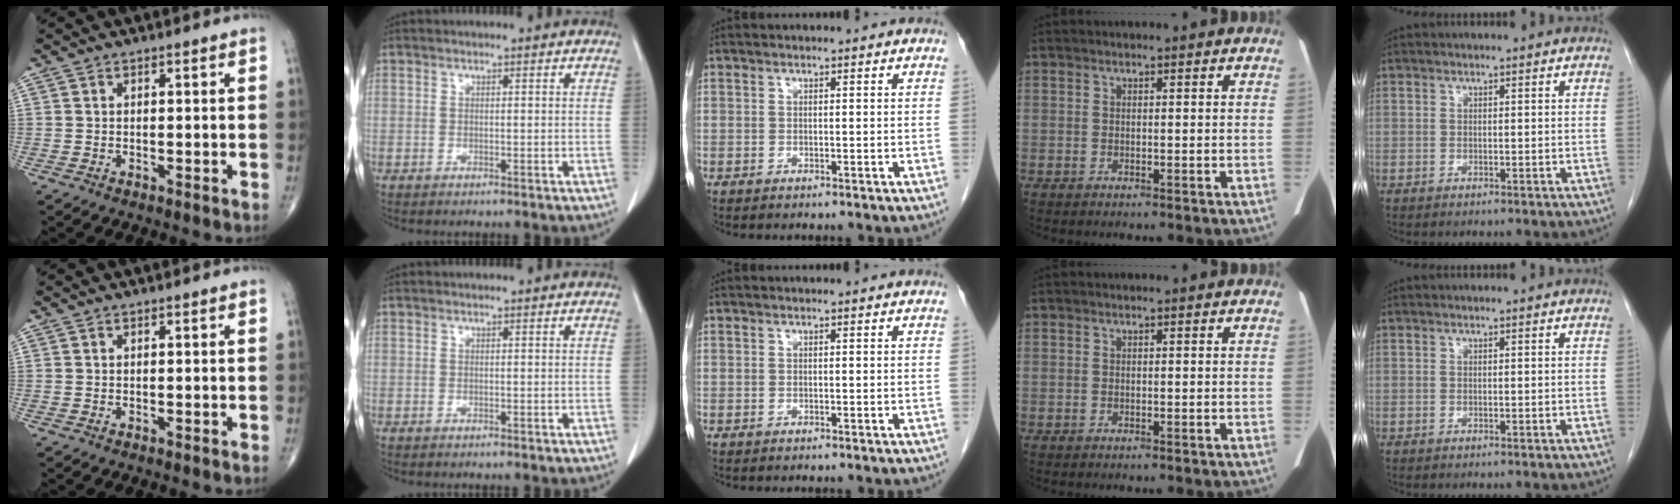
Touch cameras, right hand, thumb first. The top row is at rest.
{}